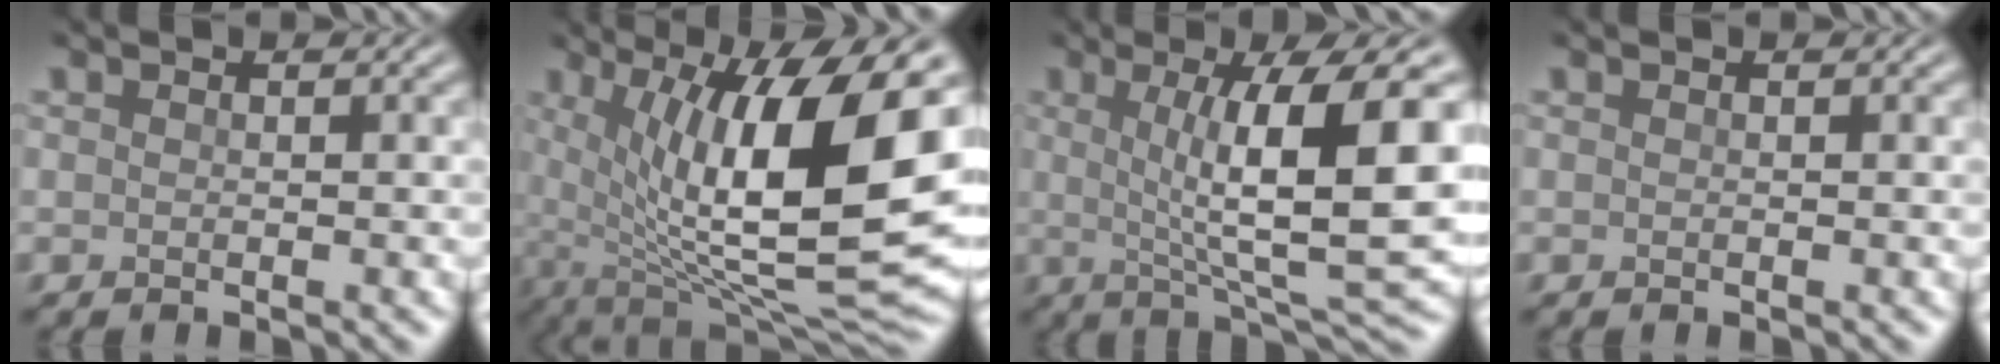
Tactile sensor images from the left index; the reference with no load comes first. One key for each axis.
{"total": 16.0, "fx": 3.0, "fy": 5.8, "fz": 14.6, "tx": -0.231, "ty": -0.007, "tz": 0.052}
{"total": 11.2, "fx": 1.4, "fy": 2.3, "fz": 10.8, "tx": -0.151, "ty": -0.005, "tz": 0.028}
{"total": 0.0}